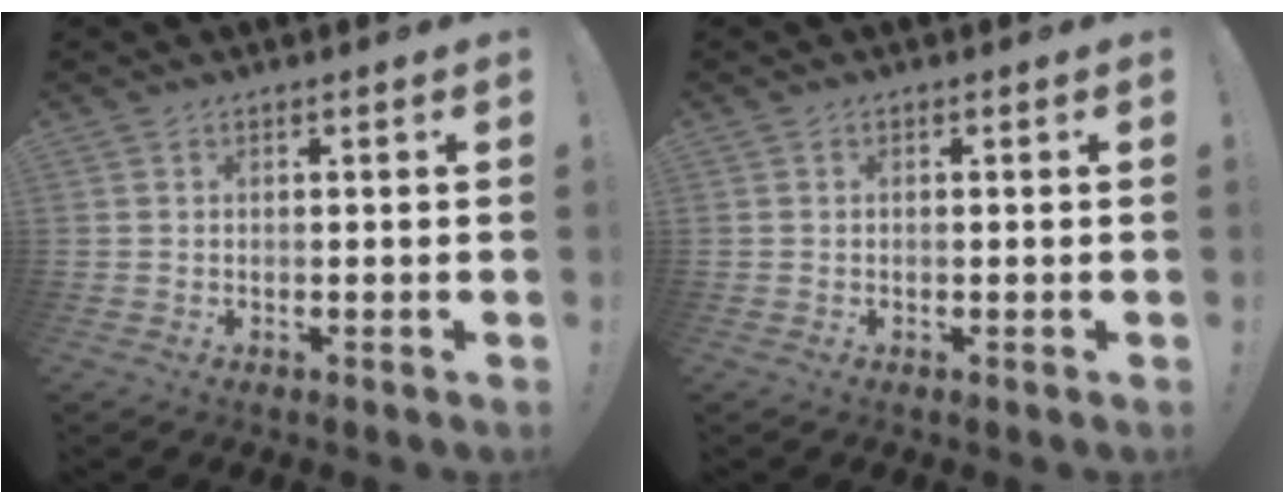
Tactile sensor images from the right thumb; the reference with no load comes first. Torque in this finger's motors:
{"motor_torque": [-0.22, 0.09, -0.09, 0.17, -0.05]}